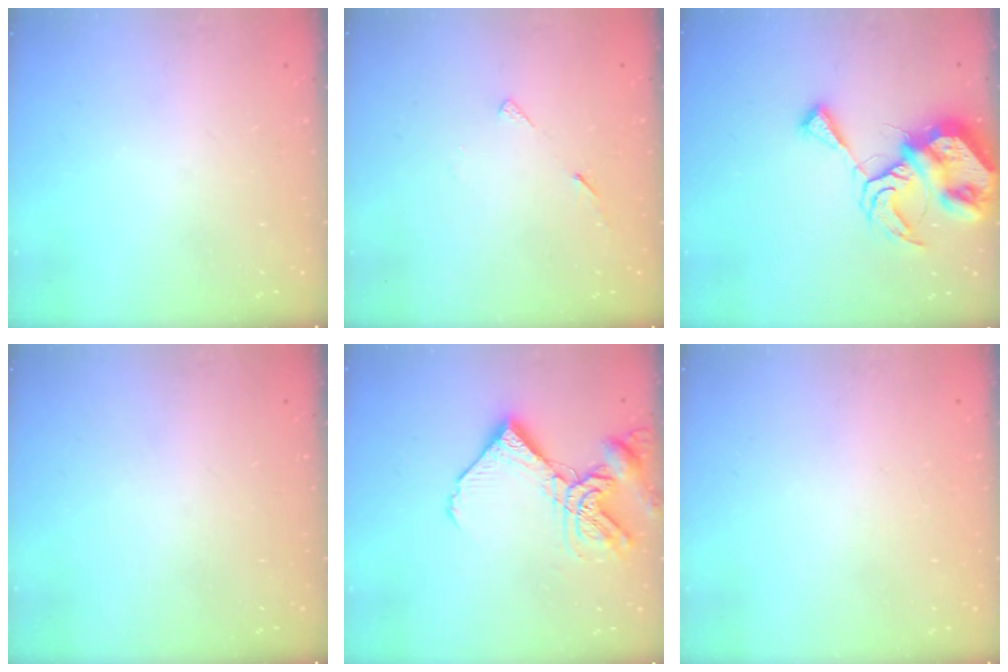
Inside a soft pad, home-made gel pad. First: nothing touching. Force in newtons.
{"total": 5.0, "press": 5.0, "slide": 0.5}
{"total": 13.2, "press": 13.1, "slide": 1.4}
{"total": 0.0}
{"total": 12.9, "press": 12.8, "slide": 1.6}
{"total": 1.9, "press": 1.9, "slide": 0.1}